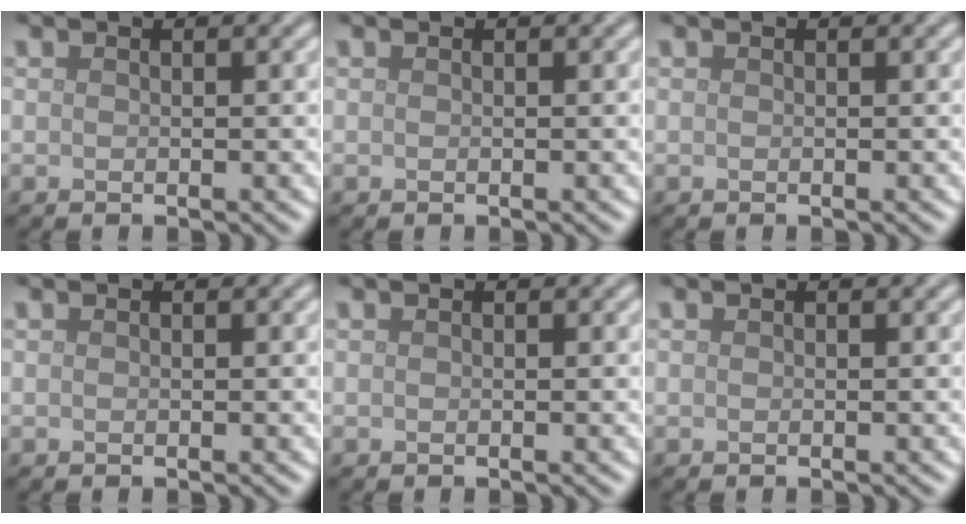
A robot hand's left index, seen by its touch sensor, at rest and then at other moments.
{"total": 0.0}
{"total": 0.0}
{"total": 0.0}
{"total": 0.0}
{"total": 0.0}